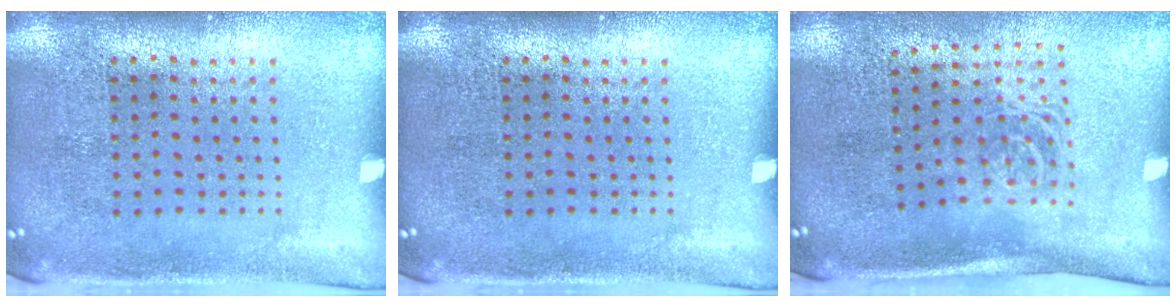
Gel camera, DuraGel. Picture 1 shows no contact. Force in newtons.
{"total": 0.0}
{"total": 1.6, "press": 1.1, "slide": 1.1}